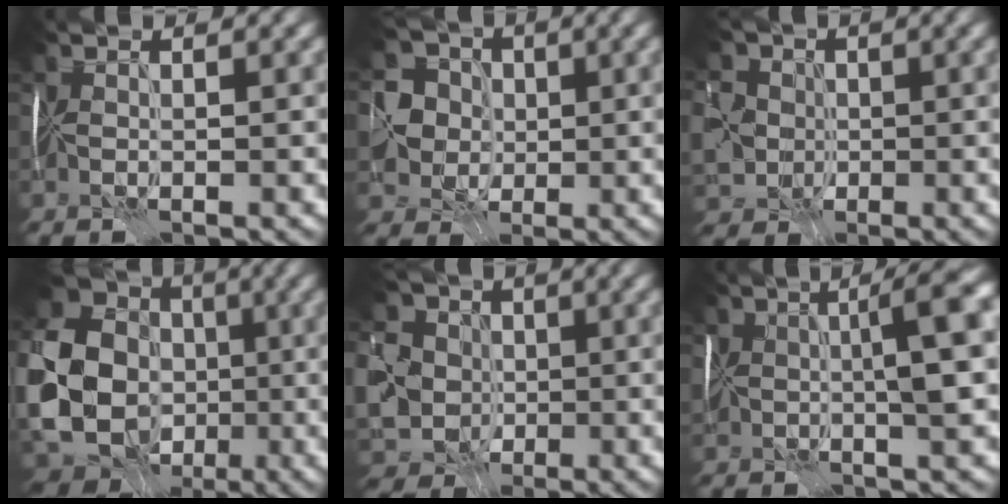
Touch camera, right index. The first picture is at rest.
{"total": 4.2, "force": [-0.5, 4.0, 1.1], "torque": [-0.023, 0.003, -0.009]}
{"total": 4.7, "force": [-0.6, 4.4, 1.6], "torque": [-0.048, 0.009, -0.015]}
{"total": 20.9, "force": [-3.2, 19.1, 7.7], "torque": [-0.200, -0.003, -0.080]}
{"total": 8.5, "force": [-0.9, 7.5, 3.9], "torque": [-0.090, -0.001, -0.021]}
{"total": 6.7, "force": [0.4, 1.8, 6.5], "torque": [-0.096, 0.013, 0.014]}